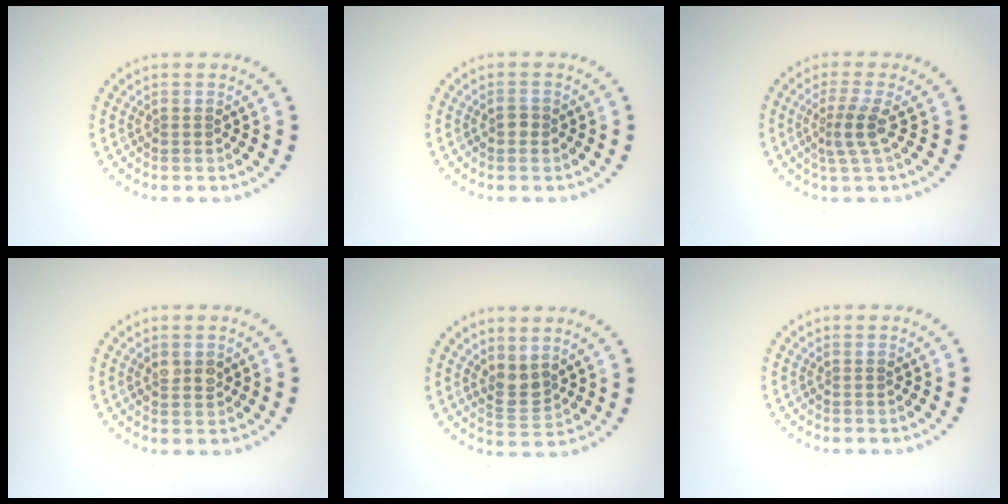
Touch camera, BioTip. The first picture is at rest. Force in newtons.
{"total": 0.9, "press": 0.9, "slide": 0.1}
{"total": 2.5, "press": 1.8, "slide": 1.8}
{"total": 1.7, "press": 1.7, "slide": 0.3}
{"total": 2.0, "press": 1.7, "slide": 1.1}
{"total": 0.0}